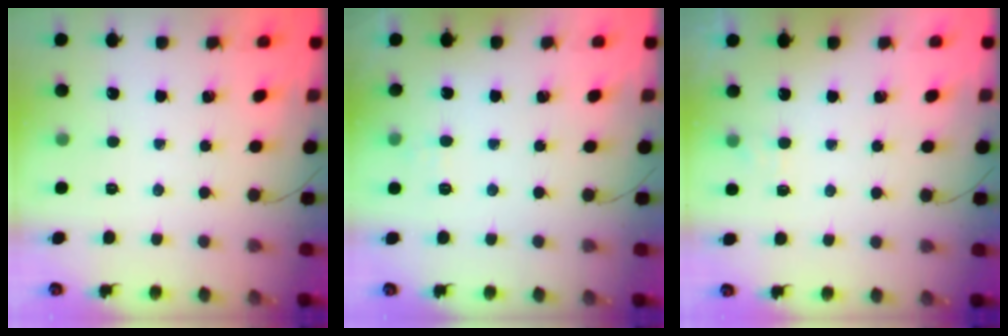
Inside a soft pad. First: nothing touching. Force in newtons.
{"total": 2.8, "press": 2.5, "slide": 1.3}
{"total": 3.7, "press": 3.6, "slide": 1.1}